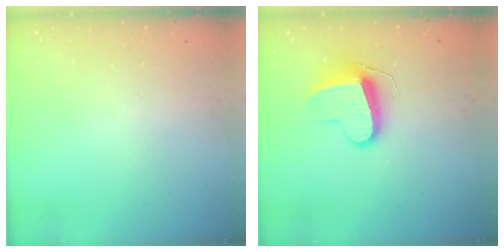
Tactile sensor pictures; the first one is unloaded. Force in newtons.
{"total": 9.4, "press": 9.4, "slide": 0.2}